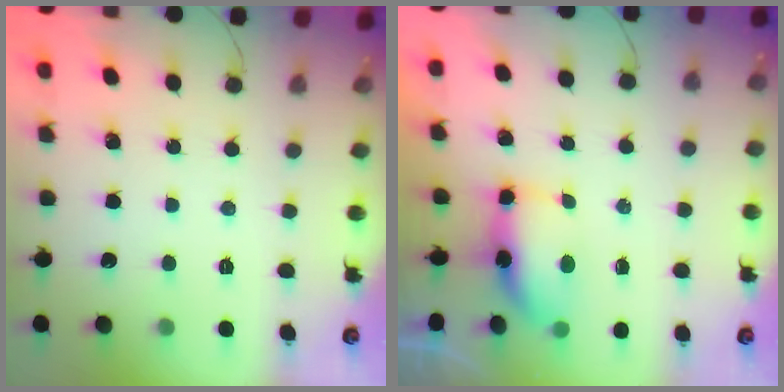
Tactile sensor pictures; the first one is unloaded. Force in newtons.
{"total": 8.9, "press": 7.7, "slide": 4.5}